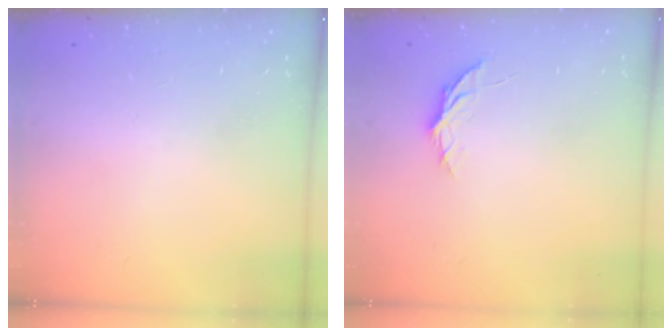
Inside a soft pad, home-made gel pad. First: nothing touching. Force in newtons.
{"total": 5.1, "press": 5.1, "slide": 0.4}